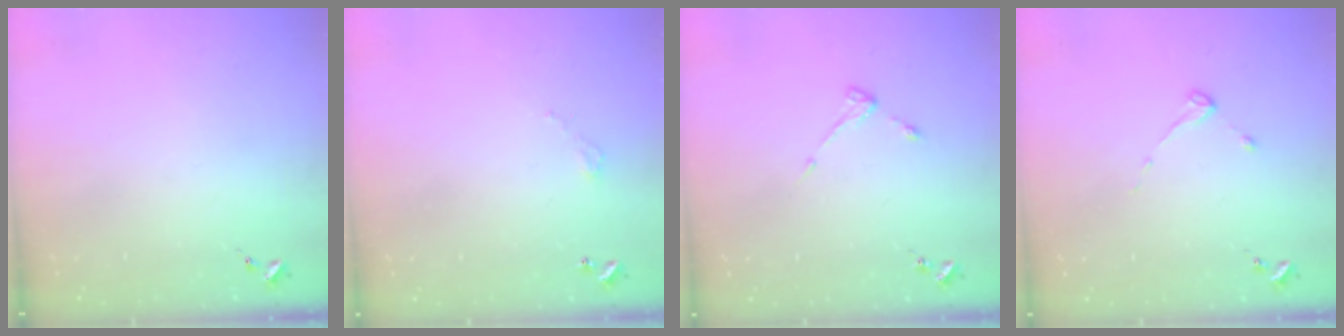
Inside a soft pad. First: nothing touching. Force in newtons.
{"total": 2.8, "press": 2.8, "slide": 0.2}
{"total": 3.2, "press": 3.1, "slide": 0.5}
{"total": 2.6, "press": 2.5, "slide": 0.4}